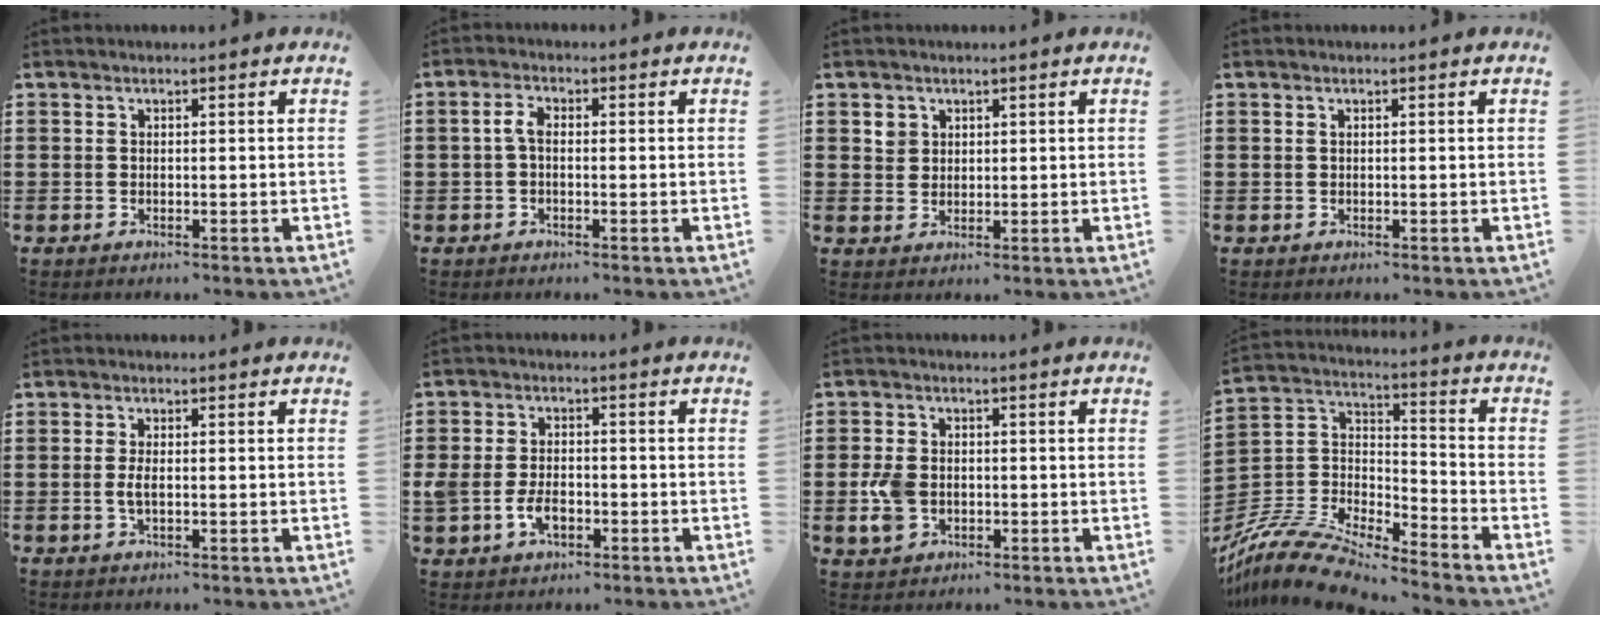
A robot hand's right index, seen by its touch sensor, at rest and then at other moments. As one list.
[{"total": 2.7, "force": [-0.4, 1.2, 2.3], "torque": [-0.060, 0.000, -0.013]}, {"total": 2.2, "force": [1.2, 1.9, 0.3], "torque": [-0.012, 0.008, 0.023]}, {"total": 0.0}, {"total": 2.1, "force": [-0.2, 0.7, 2.0], "torque": [-0.051, -0.005, -0.009]}, {"total": 4.8, "force": [-1.5, 3.2, 3.3], "torque": [-0.081, 0.000, -0.032]}, {"total": 5.0, "force": [-0.8, 3.6, 3.4], "torque": [-0.093, -0.001, -0.021]}, {"total": 11.1, "force": [-10.1, 1.9, 4.0], "torque": [-0.101, 0.012, -0.207]}]